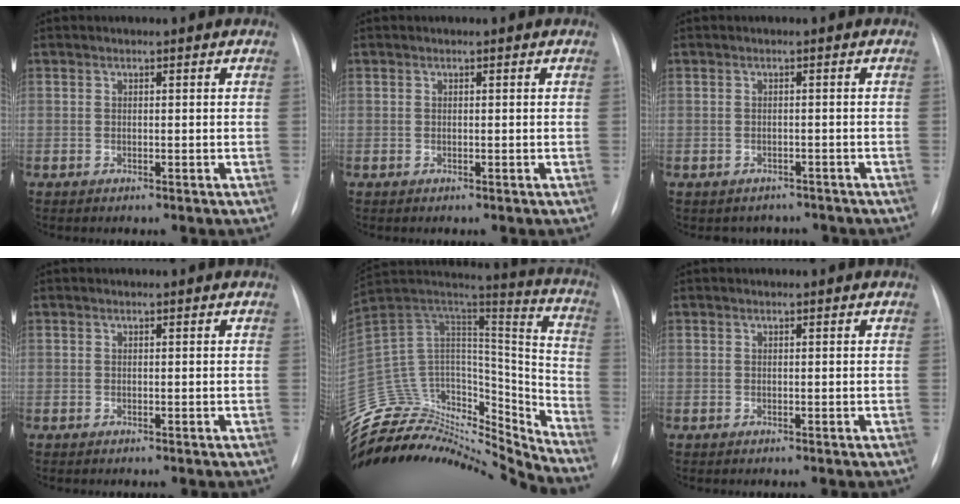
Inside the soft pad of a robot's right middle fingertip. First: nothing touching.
{"total": 0.0}
{"total": 3.7, "force": [-3.2, 1.8, -0.2], "torque": [0.003, 0.012, -0.038]}
{"total": 0.0}
{"total": 32.8, "force": [-31.0, 6.6, 8.5], "torque": [-0.172, 0.030, -0.476]}
{"total": 0.0}